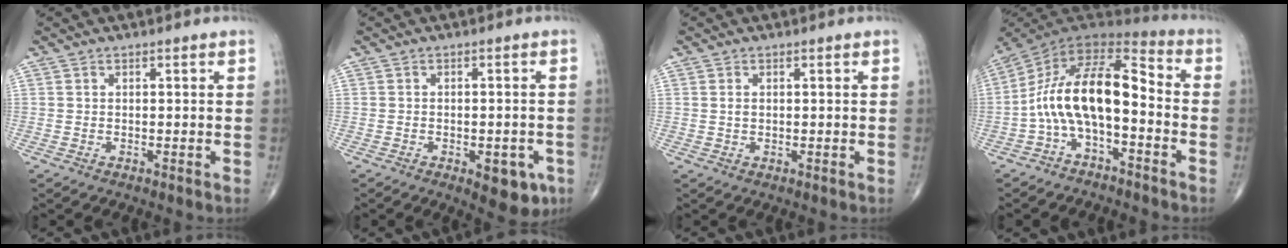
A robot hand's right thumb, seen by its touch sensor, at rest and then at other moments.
{"total": 7.1, "force": [-3.1, 3.3, 5.4], "torque": [-0.048, 0.010, -0.031]}
{"total": 1.0, "force": [0.2, 0.6, 0.8], "torque": [-0.015, -0.001, 0.005]}
{"total": 15.2, "force": [-3.0, 6.9, 13.2], "torque": [-0.225, 0.081, -0.066]}